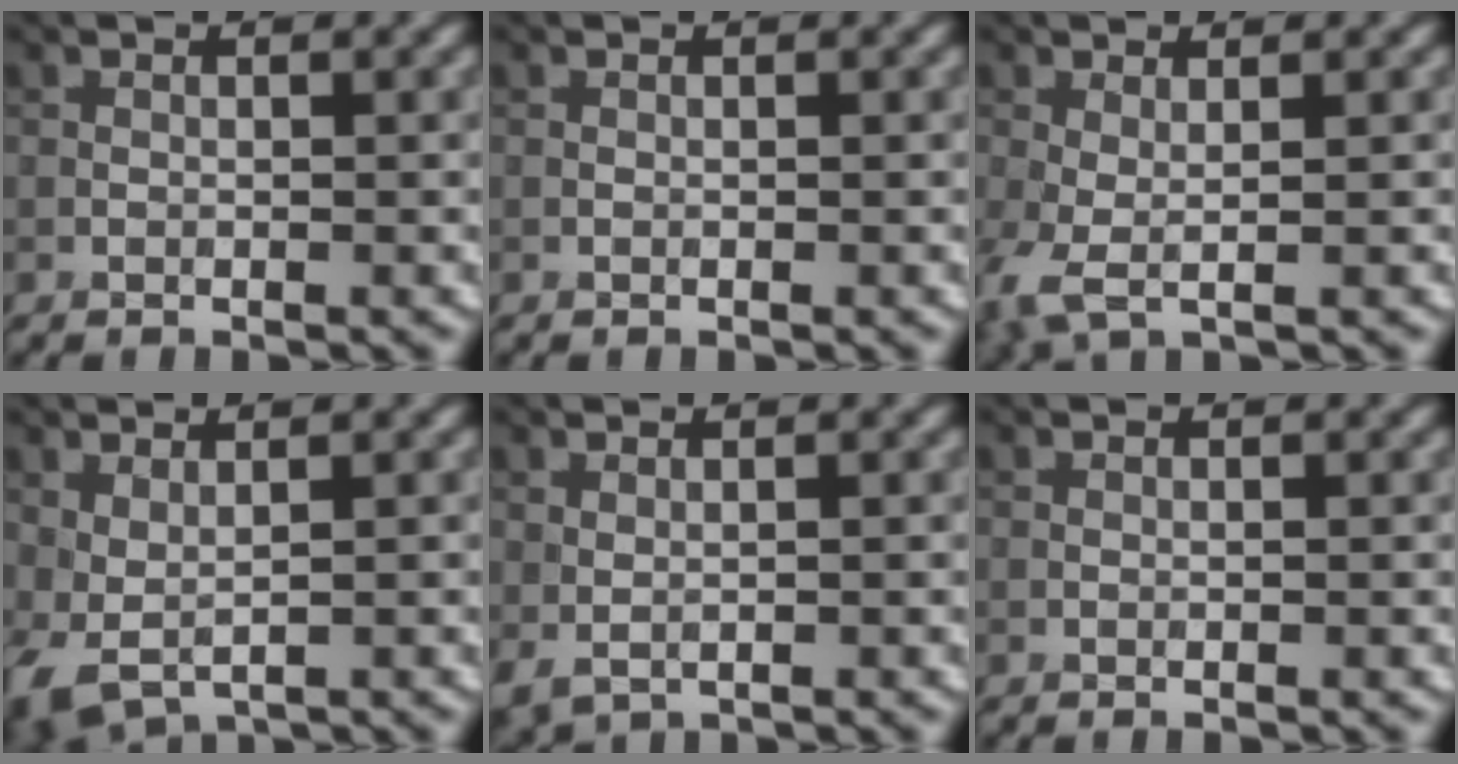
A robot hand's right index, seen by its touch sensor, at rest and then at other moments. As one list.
[{"total": 0.0}, {"total": 2.5, "force": [-0.2, 0.9, 2.3], "torque": [-0.062, -0.004, -0.007]}, {"total": 2.5, "force": [0.5, 1.5, 1.9], "torque": [-0.048, -0.005, 0.015]}, {"total": 1.0, "force": [0.2, 0.6, 0.7], "torque": [-0.018, -0.005, 0.011]}, {"total": 0.0}]